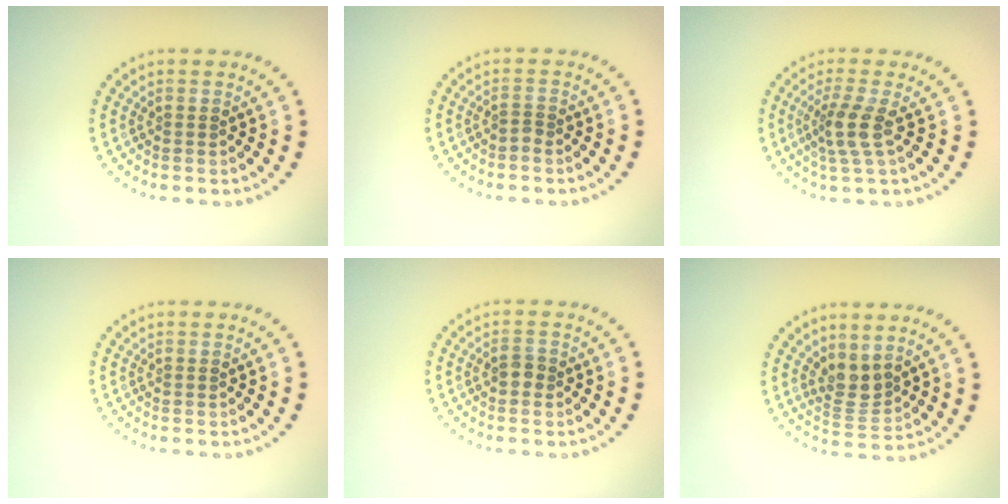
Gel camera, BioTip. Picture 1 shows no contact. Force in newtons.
{"total": 0.6, "press": 0.3, "slide": 0.5}
{"total": 2.9, "press": 2.4, "slide": 1.7}
{"total": 0.0}
{"total": 1.3, "press": 1.3, "slide": 0.2}
{"total": 2.8, "press": 2.2, "slide": 1.7}